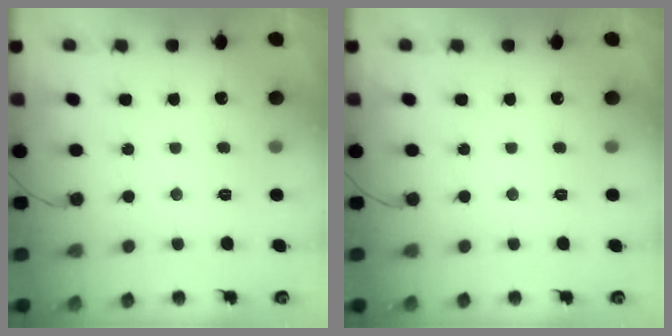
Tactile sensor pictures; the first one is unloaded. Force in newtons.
{"total": 0.0}